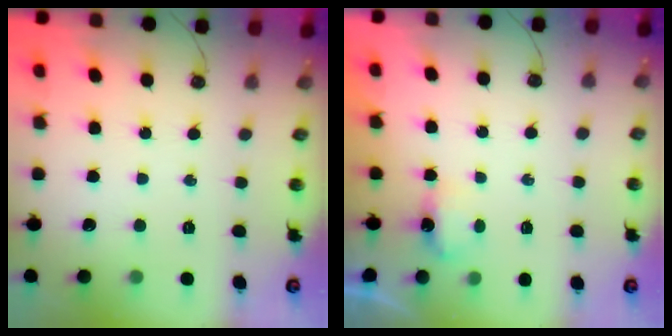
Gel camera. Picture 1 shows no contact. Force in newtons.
{"total": 11.7, "press": 4.2, "slide": 10.9}